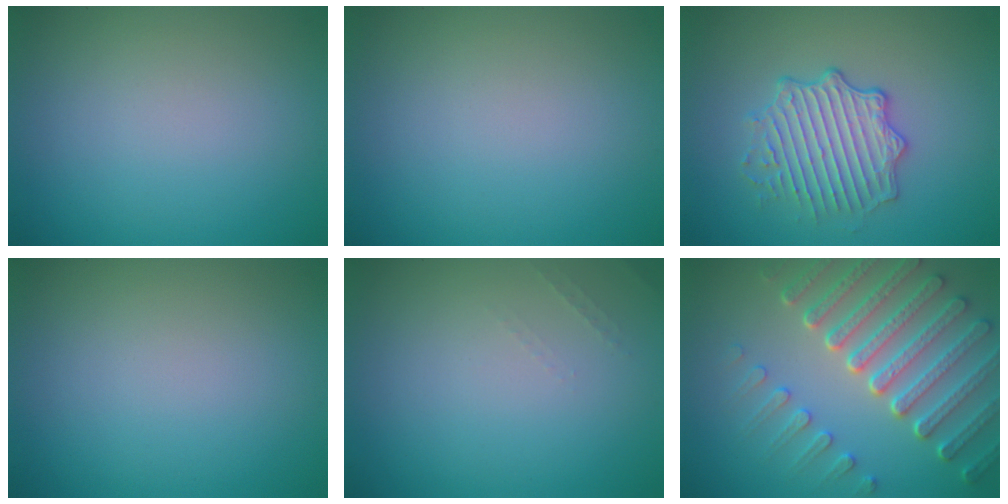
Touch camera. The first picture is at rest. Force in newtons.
{"total": 0.0}
{"total": 4.2, "press": 3.8, "slide": 1.8}
{"total": 0.0}
{"total": 0.6, "press": 0.6, "slide": 0.2}
{"total": 7.4, "press": 5.7, "slide": 4.7}